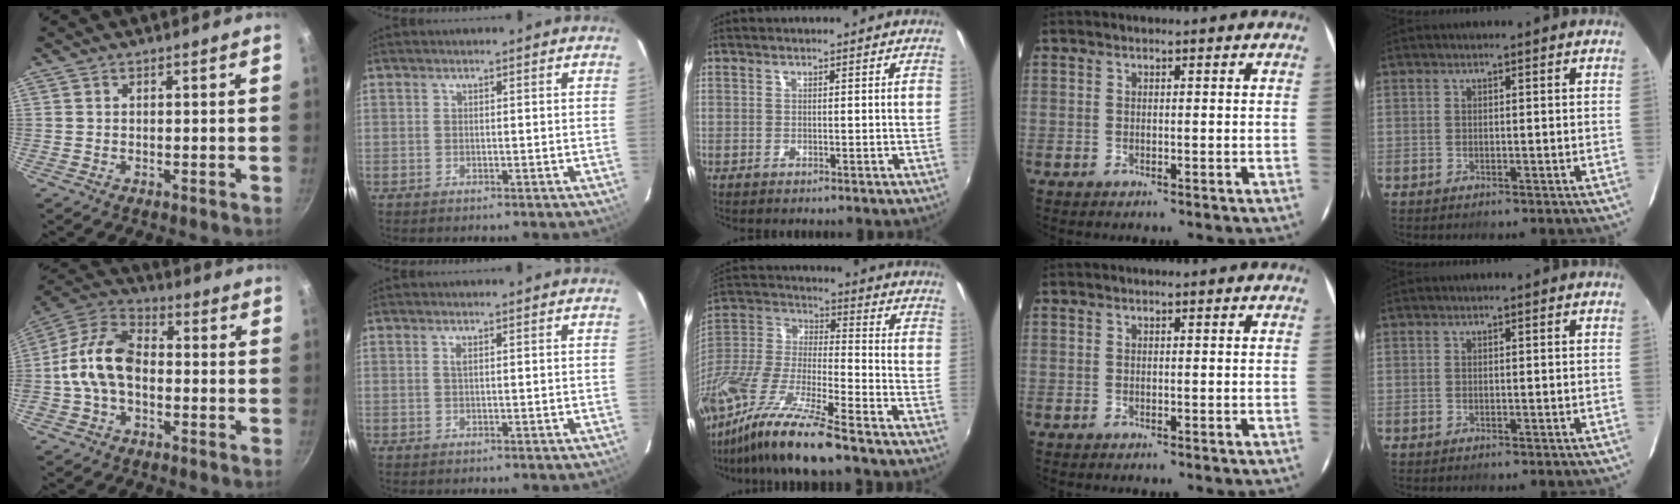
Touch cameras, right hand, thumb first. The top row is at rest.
{"thumb": {"total": 12.3, "force": [-1.6, 7.8, 9.4], "torque": [-0.165, 0.043, -0.051]}, "index": {"total": 0.7, "force": [0.3, 0.0, 0.6], "torque": [-0.013, 0.002, 0.004]}, "middle": {"total": 19.7, "force": [-14.6, 2.1, 13.1], "torque": [-0.257, -0.028, -0.284]}}